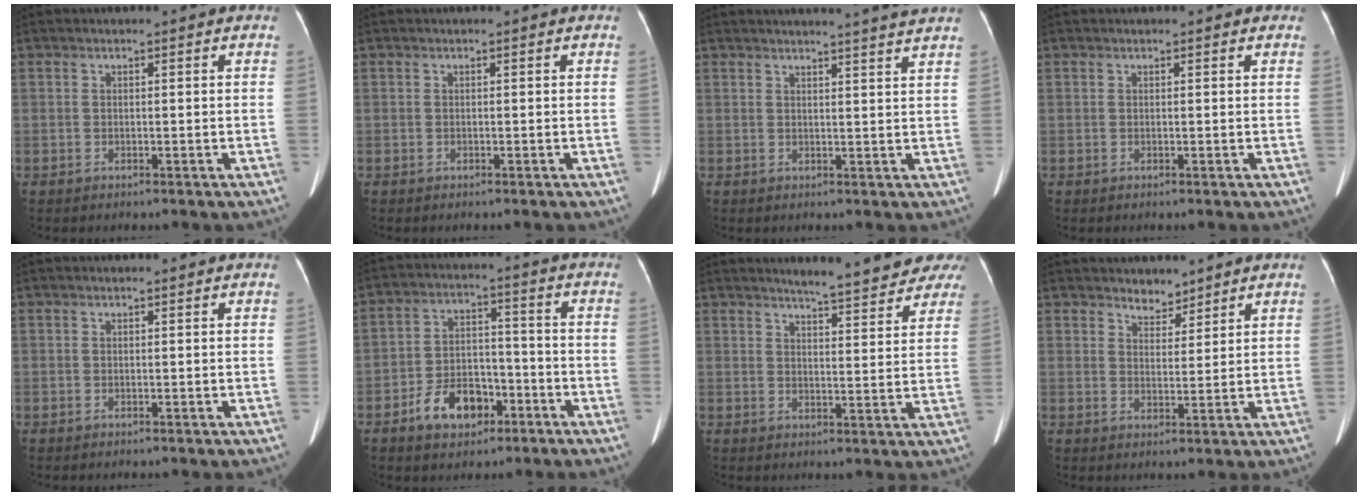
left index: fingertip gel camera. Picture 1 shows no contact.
{"total": 0.0}
{"total": 8.4, "force": [7.8, -1.4, 2.9], "torque": [-0.033, -0.008, 0.078]}
{"total": 0.7, "force": [0.6, 0.3, 0.2], "torque": [-0.005, 0.008, 0.006]}
{"total": 0.0}
{"total": 8.6, "force": [-4.8, 5.2, 4.9], "torque": [-0.095, 0.019, -0.075]}
{"total": 10.6, "force": [9.6, 1.3, 4.3], "torque": [-0.046, -0.002, 0.104]}
{"total": 2.9, "force": [2.6, 1.2, 0.3], "torque": [-0.003, 0.001, 0.043]}